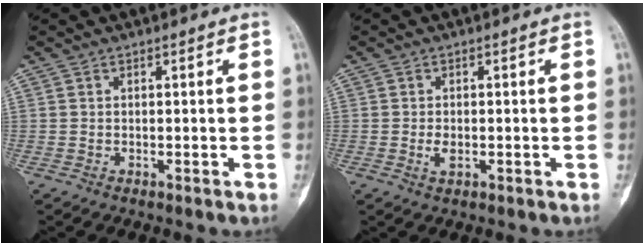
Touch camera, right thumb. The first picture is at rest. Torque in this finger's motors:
{"motor_torque": [-0.11, 0.35, 0.07, 0.22, 0.05]}